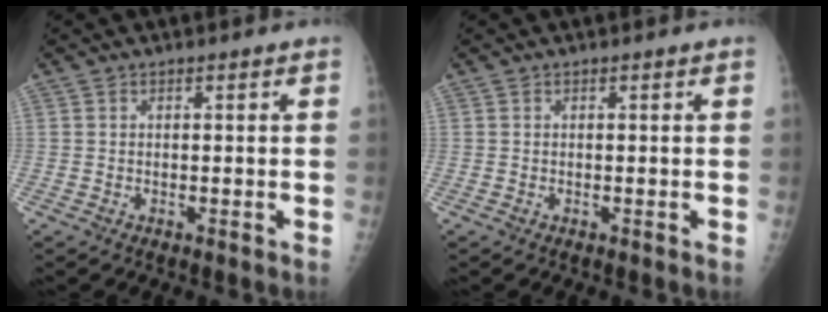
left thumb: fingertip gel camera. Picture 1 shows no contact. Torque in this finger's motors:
{"motor_torque": [0.00, 0.00, -0.04, -0.04, 0.00]}